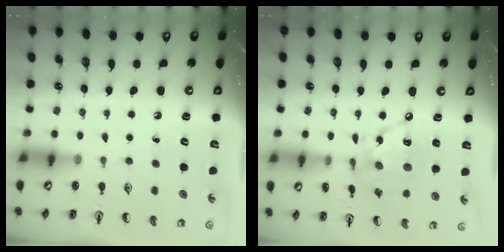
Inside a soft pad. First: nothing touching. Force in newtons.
{"total": 13.4, "press": 13.4, "slide": 1.0}